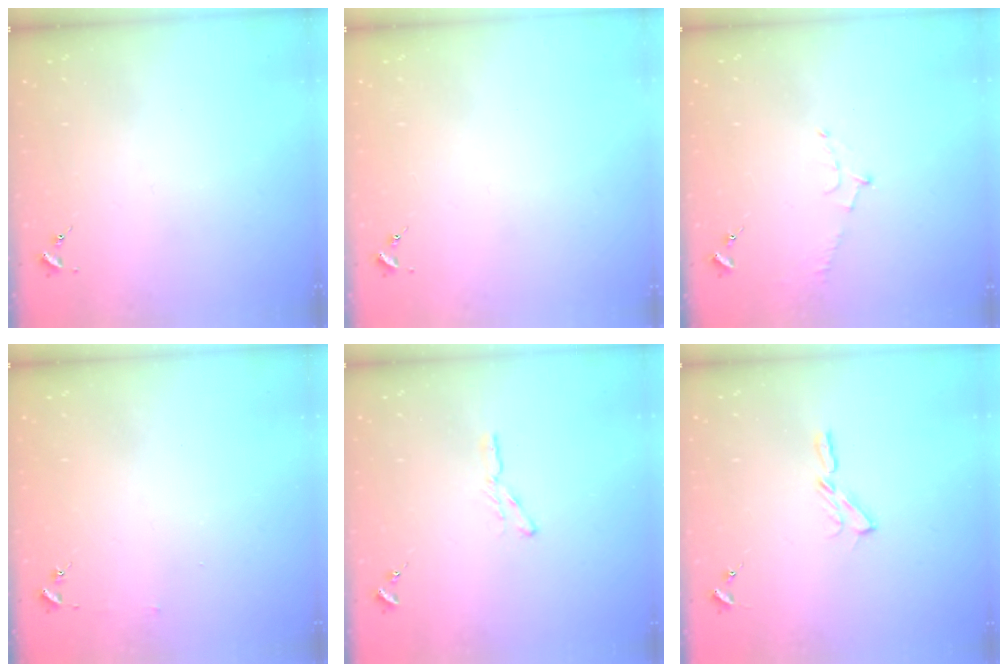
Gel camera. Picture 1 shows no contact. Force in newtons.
{"total": 0.0}
{"total": 5.7, "press": 5.7, "slide": 0.6}
{"total": 2.5, "press": 2.5, "slide": 0.2}
{"total": 4.0, "press": 4.0, "slide": 0.4}
{"total": 4.0, "press": 4.0, "slide": 0.4}